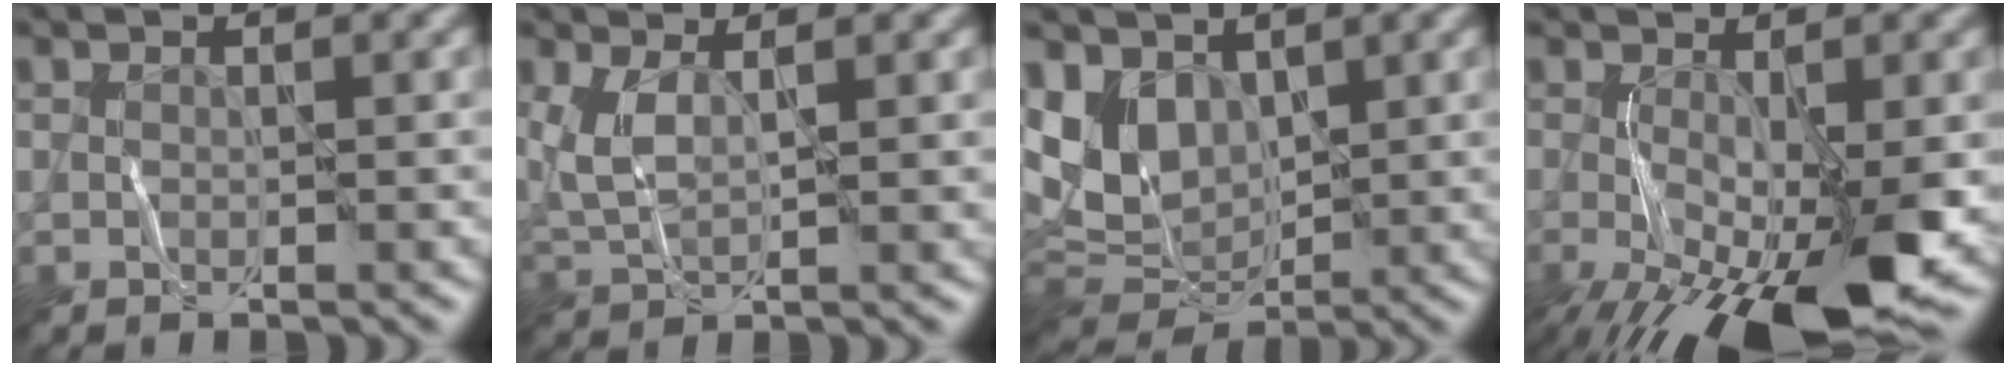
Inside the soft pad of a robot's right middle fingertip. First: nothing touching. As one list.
[{"total": 2.6, "force": [0.8, 0.7, 2.4], "torque": [-0.071, 0.001, 0.030]}, {"total": 5.0, "force": [2.2, 3.4, 3.0], "torque": [-0.079, -0.009, 0.053]}, {"total": 10.9, "force": [-4.0, 3.1, 9.7], "torque": [-0.170, -0.019, -0.050]}]